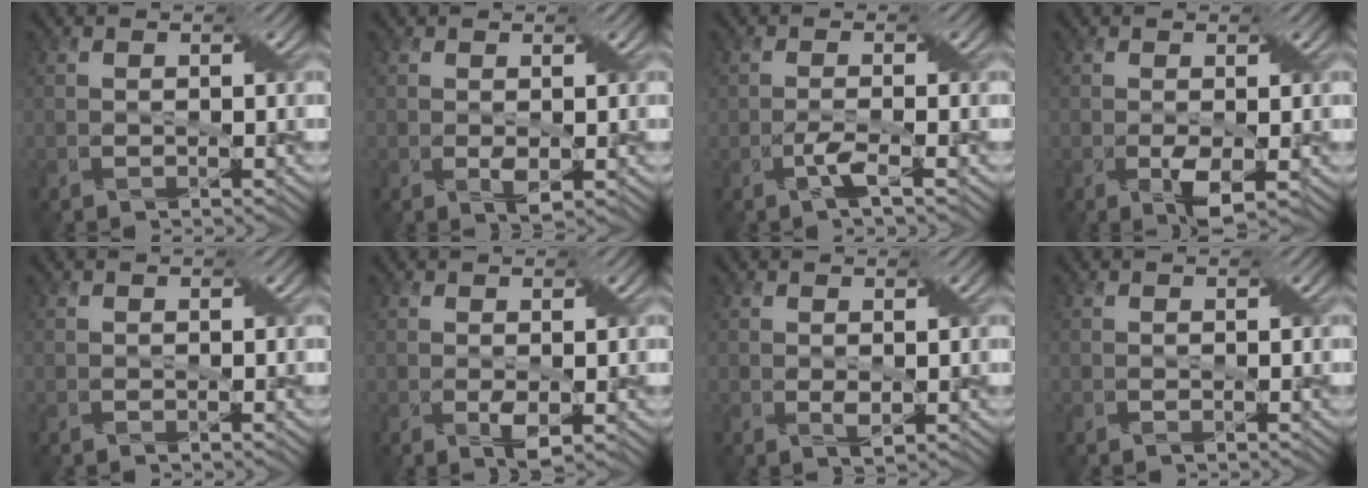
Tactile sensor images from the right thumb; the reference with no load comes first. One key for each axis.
{"total": 1.5, "fx": 0.0, "fy": 0.7, "fz": 1.3, "tx": -0.029, "ty": -0.004, "tz": 0.005}
{"total": 2.0, "fx": -0.9, "fy": 0.1, "fz": 1.8, "tx": -0.040, "ty": 0.008, "tz": -0.022}
{"total": 2.7, "fx": -0.5, "fy": 1.2, "fz": 2.4, "tx": -0.051, "ty": -0.011, "tz": -0.005}
{"total": 0.0}
{"total": 1.9, "fx": -0.1, "fy": 0.8, "fz": 1.6, "tx": -0.034, "ty": -0.006, "tz": 0.003}
{"total": 1.1, "fx": 0.2, "fy": 0.5, "fz": 1.0, "tx": -0.022, "ty": -0.002, "tz": 0.009}
{"total": 0.0}